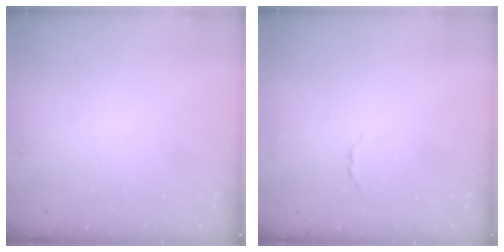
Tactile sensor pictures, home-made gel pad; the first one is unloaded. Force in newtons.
{"total": 2.0, "press": 1.9, "slide": 0.6}